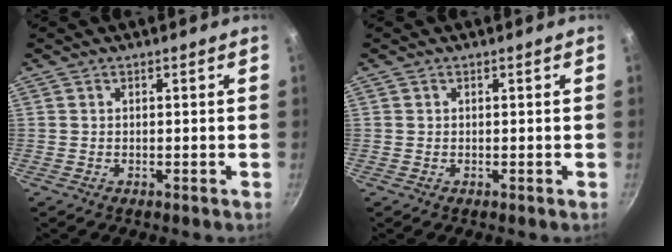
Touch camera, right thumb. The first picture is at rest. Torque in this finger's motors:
{"motor_torque": [-0.05, -0.22, -0.50, 0.10, 0.05]}